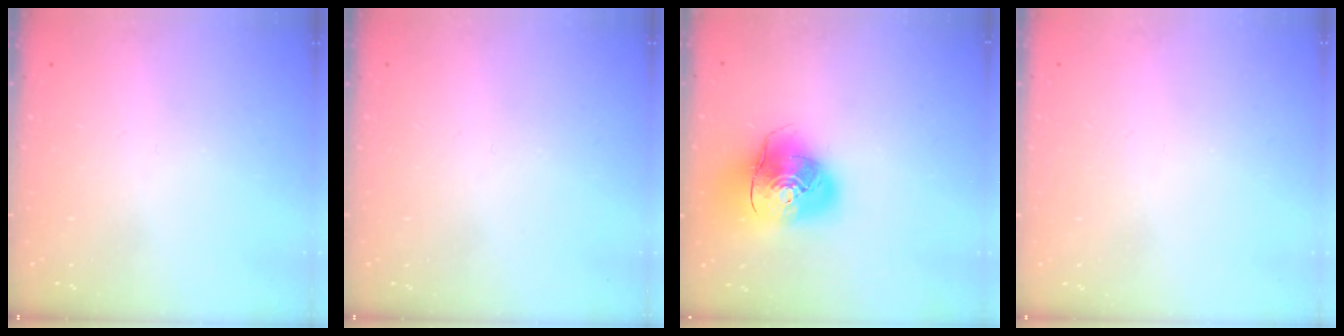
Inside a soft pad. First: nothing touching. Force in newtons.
{"total": 0.0}
{"total": 14.0, "press": 13.8, "slide": 2.4}
{"total": 0.8, "press": 0.8, "slide": 0.0}